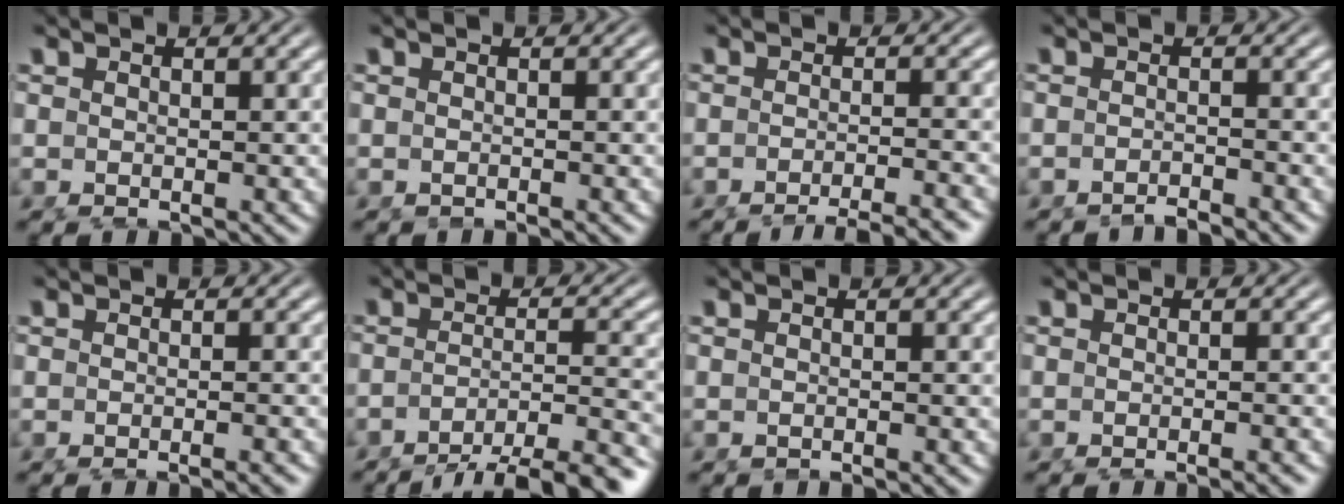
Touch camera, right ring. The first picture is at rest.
{"total": 1.4, "force": [-1.3, 0.0, 0.5], "torque": [-0.007, -0.004, -0.016]}
{"total": 7.3, "force": [-6.7, 1.0, 2.8], "torque": [-0.024, -0.010, -0.098]}
{"total": 2.2, "force": [-2.2, -0.4, 0.2], "torque": [-0.005, -0.006, -0.035]}
{"total": 2.0, "force": [-1.8, -0.3, 0.8], "torque": [-0.005, 0.003, -0.028]}
{"total": 10.3, "force": [-8.3, 3.3, 5.0], "torque": [-0.066, -0.031, -0.114]}
{"total": 1.7, "force": [-1.6, 0.0, 0.5], "torque": [-0.007, -0.005, -0.022]}
{"total": 2.3, "force": [-2.1, -0.3, 1.0], "torque": [-0.006, 0.003, -0.033]}